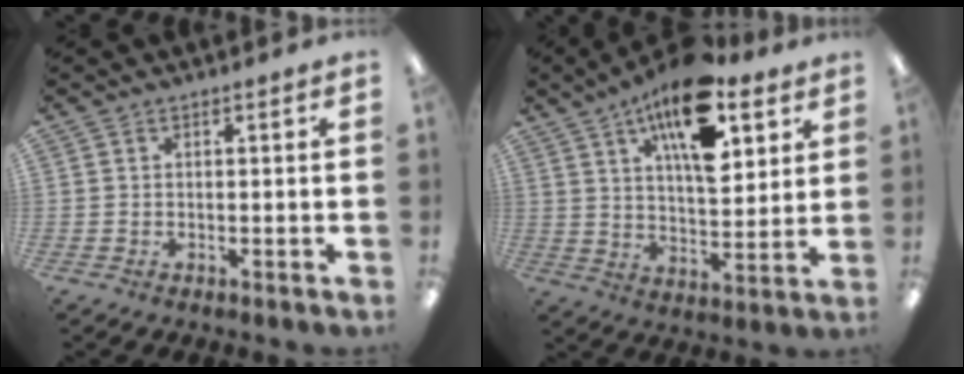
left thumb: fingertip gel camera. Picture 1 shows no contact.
{"total": 18.8, "force": [10.8, 8.1, 13.1], "torque": [-0.205, -0.050, 0.178]}